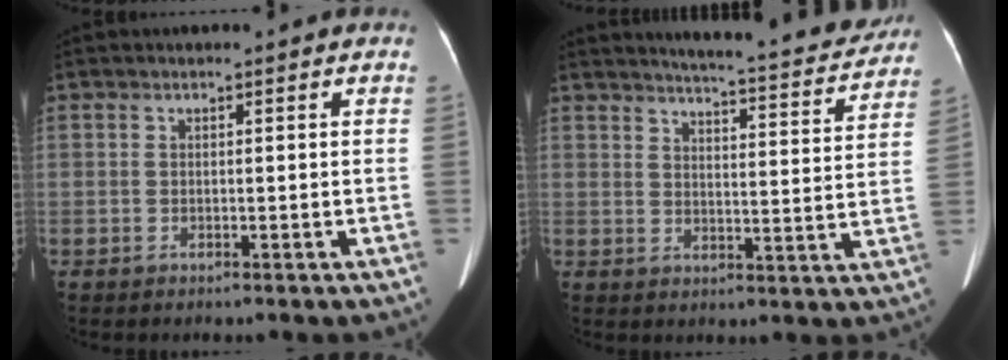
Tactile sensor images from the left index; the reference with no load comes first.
{"total": 16.9, "force": [15.7, 1.6, 5.8], "torque": [-0.080, -0.043, 0.185]}